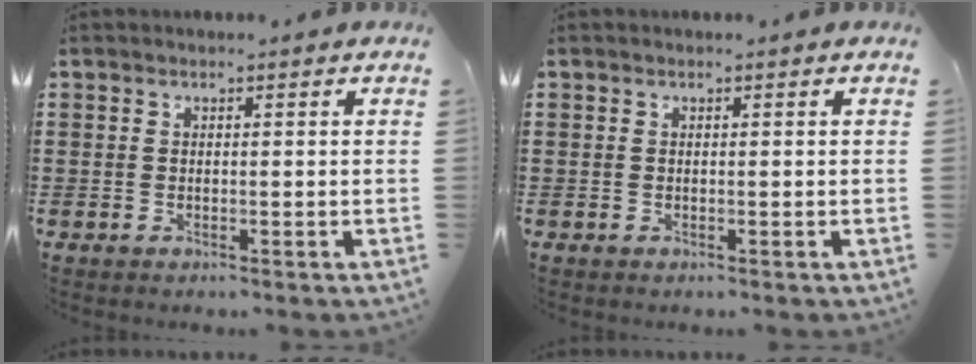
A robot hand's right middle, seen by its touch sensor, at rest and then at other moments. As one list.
[{"total": 0.0}]